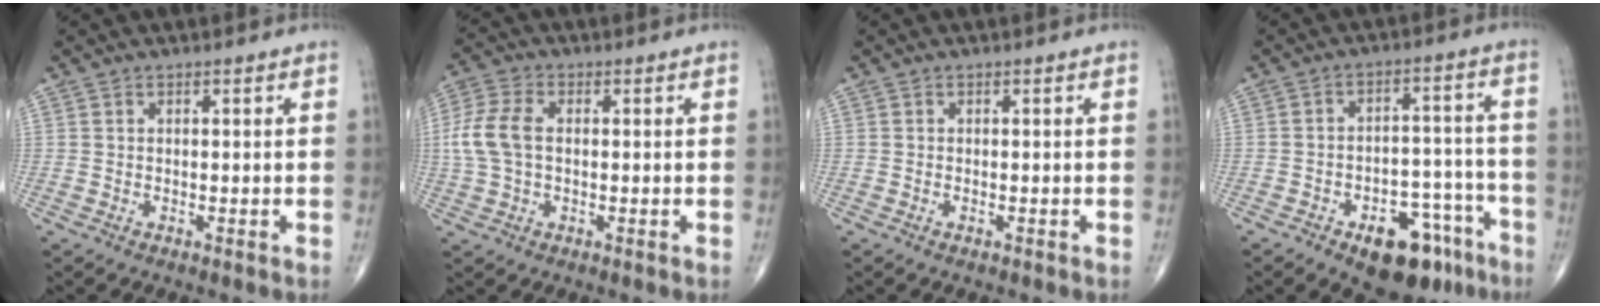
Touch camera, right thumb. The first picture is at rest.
{"total": 8.0, "force": [0.3, 5.0, 6.2], "torque": [-0.150, 0.017, 0.003]}
{"total": 0.0}
{"total": 14.0, "force": [-8.4, 7.3, 8.5], "torque": [-0.082, 0.069, -0.113]}